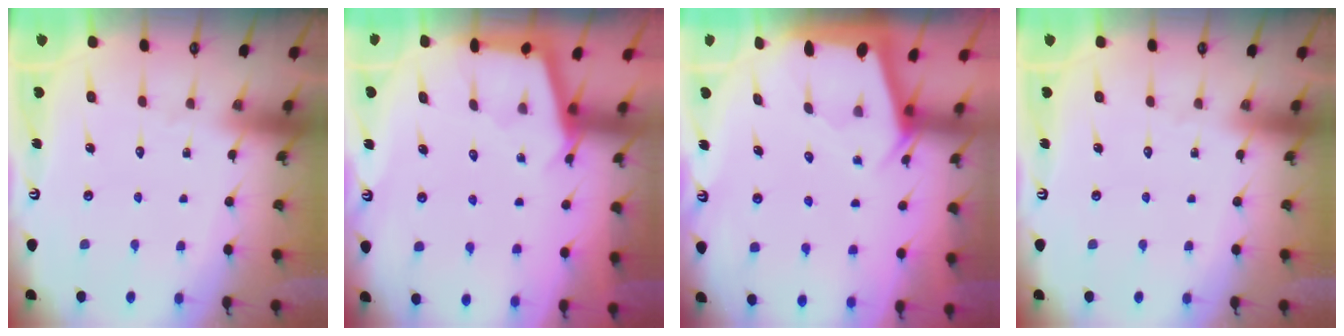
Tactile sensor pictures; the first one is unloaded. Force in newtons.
{"total": 3.0, "press": 3.0, "slide": 0.3}
{"total": 2.0, "press": 1.9, "slide": 0.3}
{"total": 0.0}